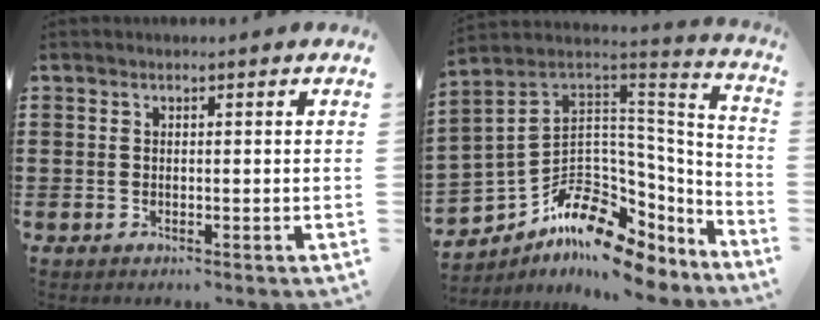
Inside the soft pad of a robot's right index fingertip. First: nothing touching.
{"total": 10.3, "force": [-5.2, 6.7, 5.9], "torque": [-0.129, -0.012, -0.095]}